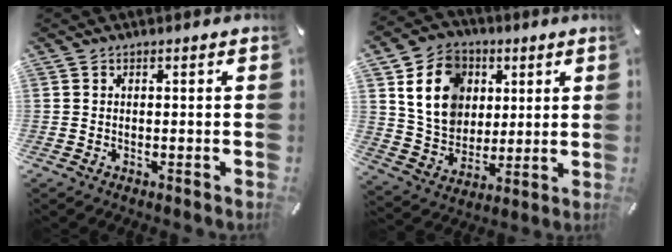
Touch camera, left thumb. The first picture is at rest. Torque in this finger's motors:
{"motor_torque": [0.55, 0.53, 1.49, -1.28, 0.40]}